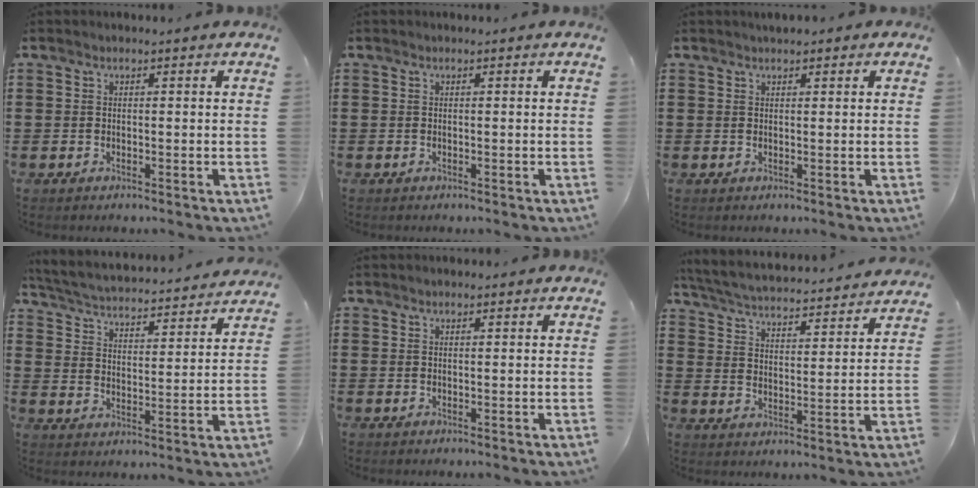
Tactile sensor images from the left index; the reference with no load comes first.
{"total": 0.0}
{"total": 1.2, "force": [1.1, 0.4, 0.4], "torque": [-0.009, 0.004, 0.020]}
{"total": 3.3, "force": [3.3, -0.3, 0.6], "torque": [-0.032, -0.031, 0.047]}
{"total": 0.8, "force": [0.8, 0.2, 0.2], "torque": [-0.005, 0.001, 0.015]}
{"total": 4.0, "force": [3.9, -0.2, 0.8], "torque": [-0.039, -0.033, 0.060]}